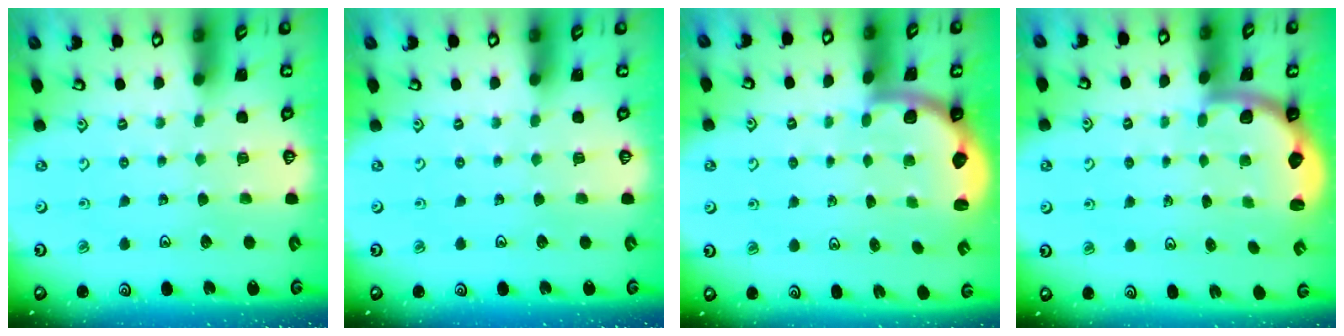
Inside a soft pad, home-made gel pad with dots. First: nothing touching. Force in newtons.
{"total": 0.0}
{"total": 2.4, "press": 1.7, "slide": 1.6}
{"total": 2.4, "press": 1.7, "slide": 1.6}